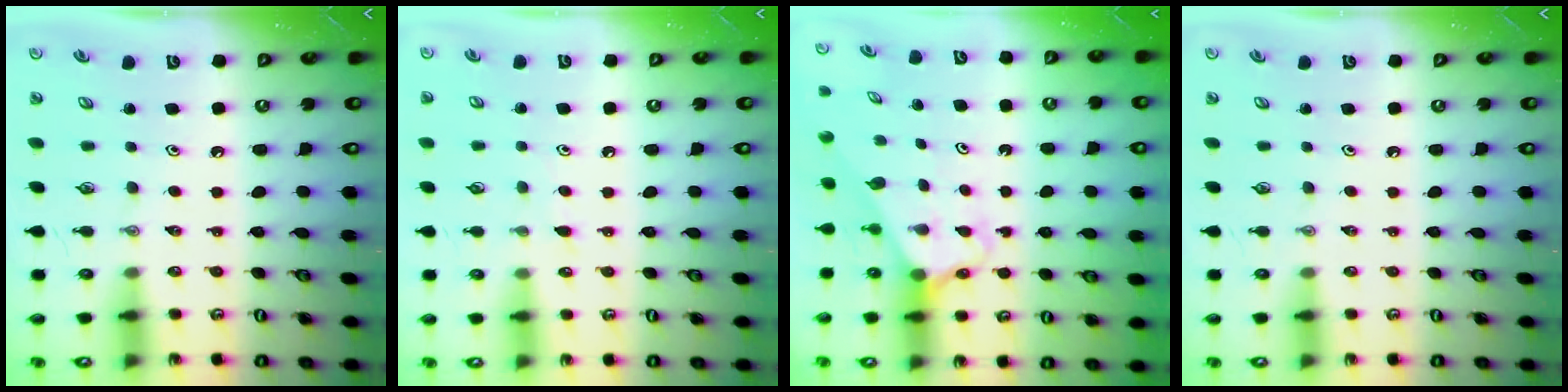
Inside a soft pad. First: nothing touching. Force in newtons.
{"total": 4.7, "press": 4.7, "slide": 0.5}
{"total": 2.6, "press": 2.6, "slide": 0.1}
{"total": 0.0}